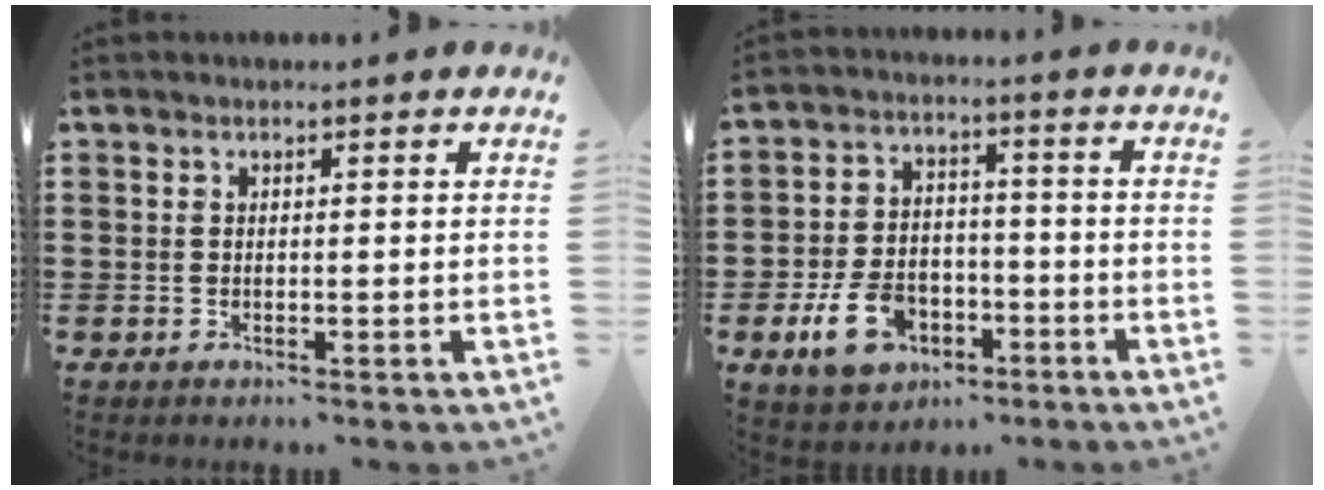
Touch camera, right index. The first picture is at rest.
{"total": 8.6, "force": [-4.0, 5.8, 4.9], "torque": [-0.124, 0.011, -0.079]}